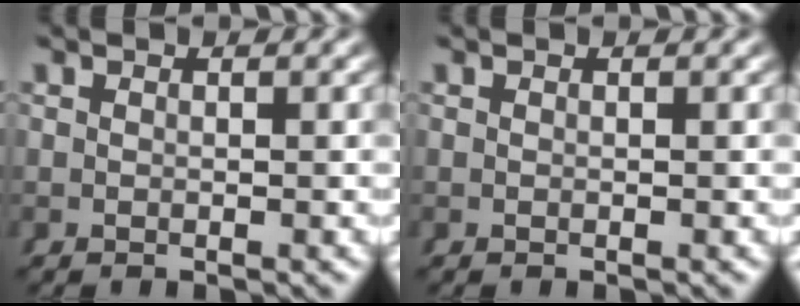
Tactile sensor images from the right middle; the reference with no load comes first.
{"total": 0.0}